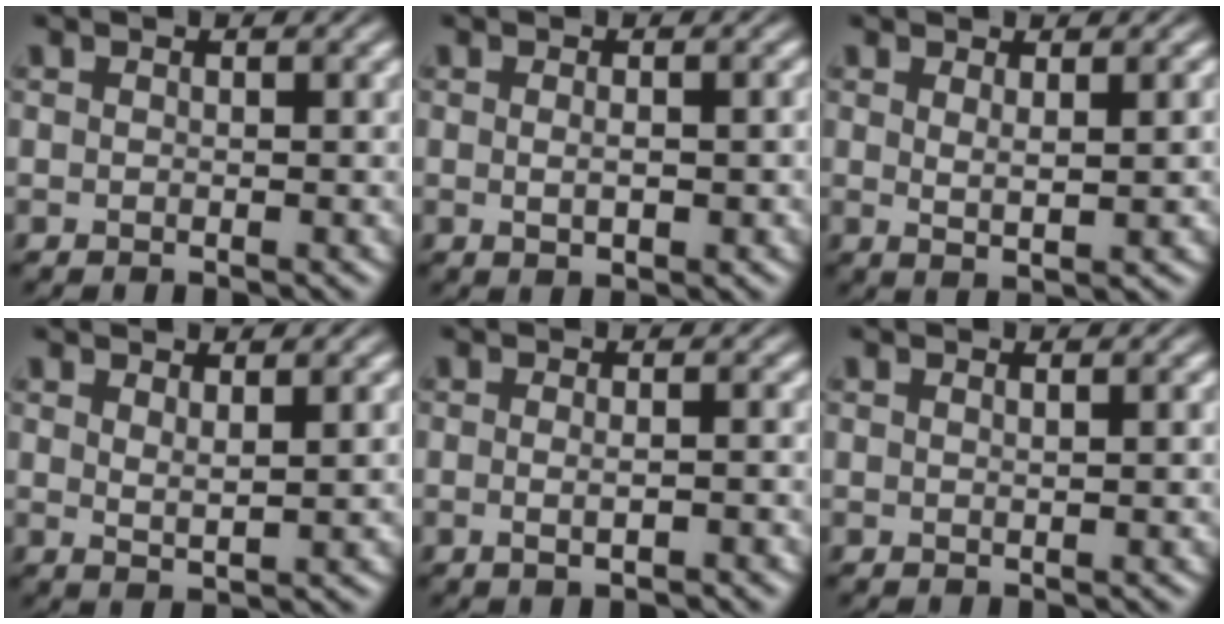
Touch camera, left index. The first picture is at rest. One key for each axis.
{"total": 2.1, "fx": -0.1, "fy": 0.6, "fz": 2.0, "tx": -0.026, "ty": -0.006, "tz": 0.005}
{"total": 2.0, "fx": 0.8, "fy": 0.3, "fz": 1.8, "tx": -0.033, "ty": -0.008, "tz": 0.015}
{"total": 1.5, "fx": 1.1, "fy": 0.2, "fz": 1.1, "tx": -0.020, "ty": -0.007, "tz": 0.018}
{"total": 2.3, "fx": -0.3, "fy": 0.7, "fz": 2.1, "tx": -0.023, "ty": -0.005, "tz": -0.009}
{"total": 1.0, "fx": 0.4, "fy": 0.4, "fz": 0.9, "tx": -0.005, "ty": -0.003, "tz": -0.005}